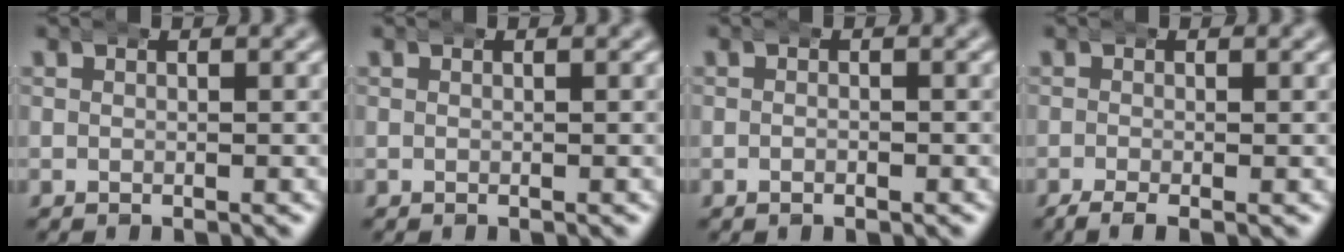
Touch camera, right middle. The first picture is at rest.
{"total": 0.0}
{"total": 0.8, "force": [-0.6, 0.3, 0.4], "torque": [-0.007, 0.002, -0.013]}
{"total": 2.0, "force": [-1.5, 0.4, 1.2], "torque": [-0.024, -0.006, -0.024]}